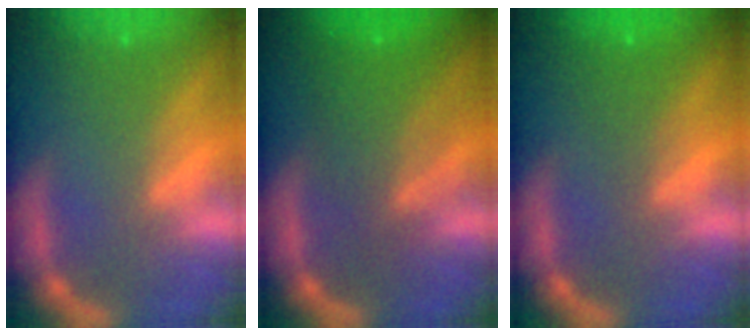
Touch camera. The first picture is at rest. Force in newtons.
{"total": 6.0}
{"total": 2.0}